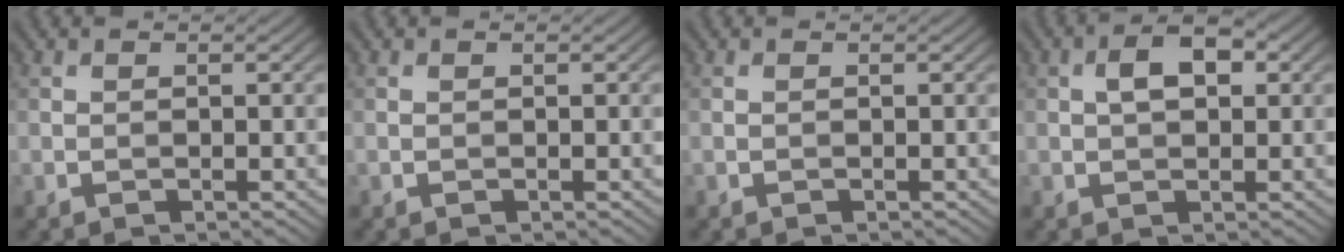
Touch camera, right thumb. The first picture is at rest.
{"total": 0.0}
{"total": 0.0}
{"total": 4.3, "force": [1.0, 2.4, 3.5], "torque": [-0.063, 0.009, 0.013]}